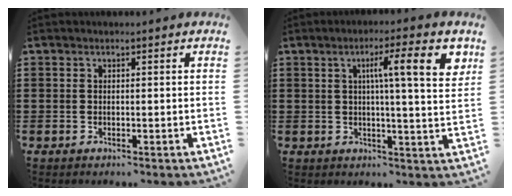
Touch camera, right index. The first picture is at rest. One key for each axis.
{"total": 9.2, "fx": 3.4, "fy": 1.2, "fz": 8.4, "tx": -0.138, "ty": -0.006, "tz": 0.046}